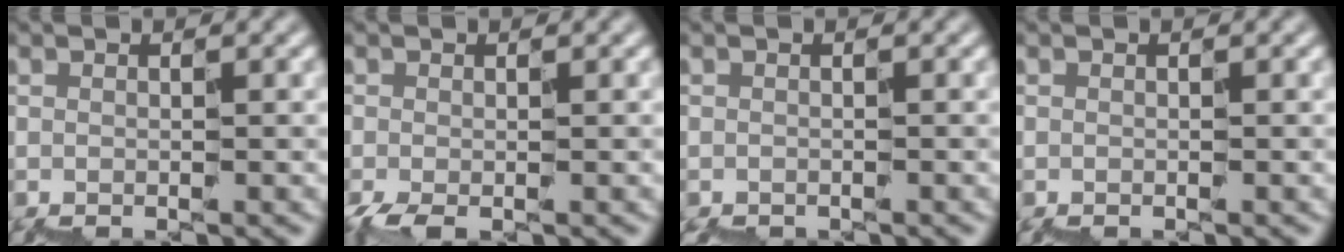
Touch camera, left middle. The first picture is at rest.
{"total": 1.0, "force": [-0.9, 0.2, 0.4], "torque": [-0.018, -0.002, -0.015]}
{"total": 0.7, "force": [-0.7, 0.1, -0.3], "torque": [0.002, -0.004, -0.008]}
{"total": 0.0}